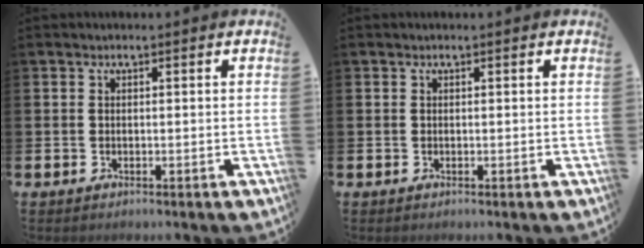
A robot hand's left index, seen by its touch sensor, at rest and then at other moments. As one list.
[{"total": 0.0}]